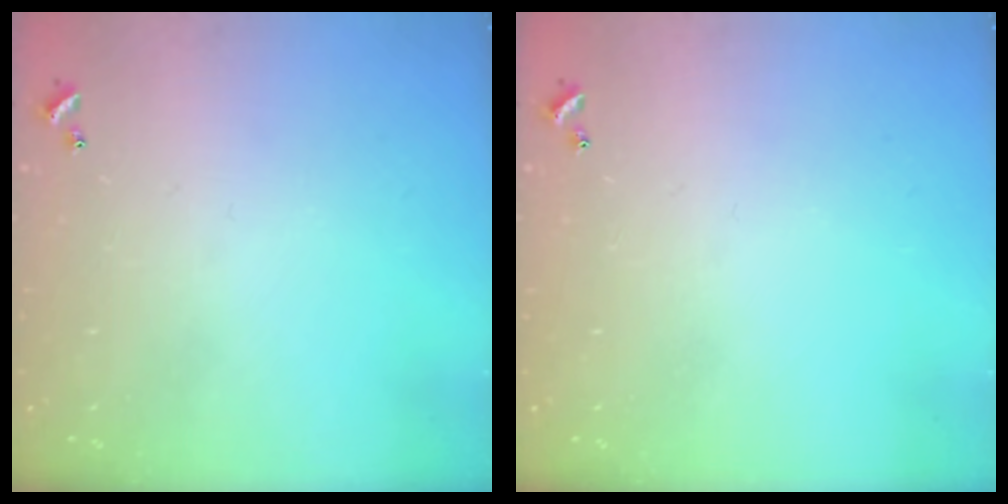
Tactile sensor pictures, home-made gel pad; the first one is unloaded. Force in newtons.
{"total": 0.0}